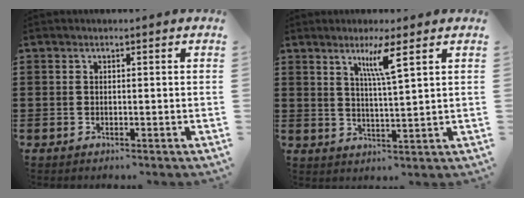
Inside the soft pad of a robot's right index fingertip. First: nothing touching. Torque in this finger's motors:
{"motor_torque": [0.59, 0.08, 0.15, 0.11]}